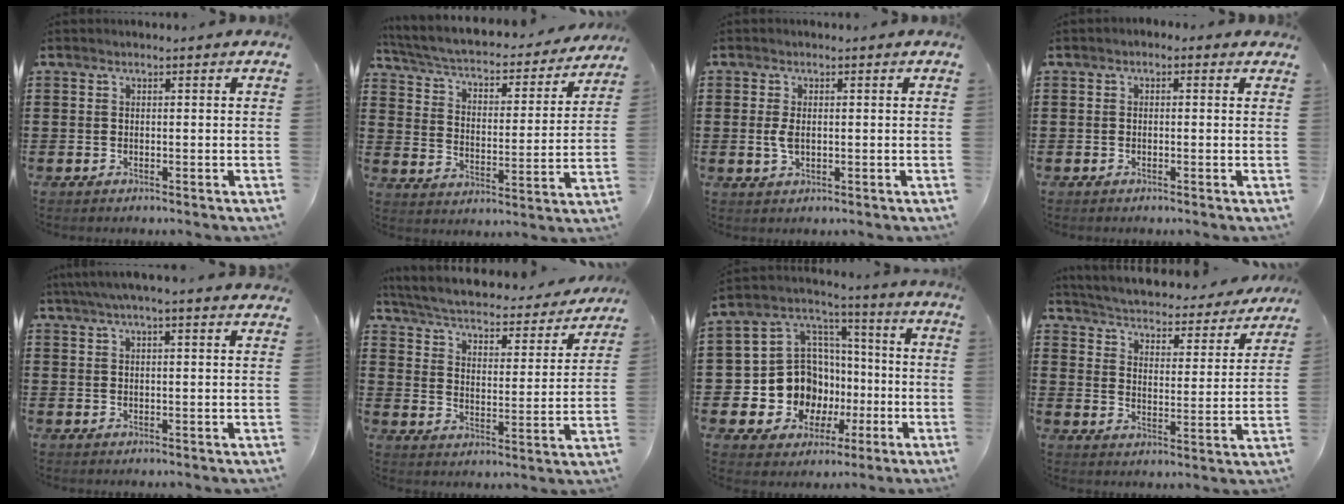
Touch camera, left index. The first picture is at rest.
{"total": 3.7, "force": [3.3, 0.8, 1.5], "torque": [-0.048, -0.030, 0.047]}
{"total": 2.1, "force": [0.1, 1.0, 1.8], "torque": [-0.051, -0.003, -0.004]}
{"total": 0.8, "force": [-0.5, 0.6, 0.3], "torque": [-0.008, 0.003, -0.011]}
{"total": 3.8, "force": [3.1, -0.1, 2.2], "torque": [-0.051, 0.001, 0.056]}
{"total": 3.2, "force": [3.0, 0.4, 1.2], "torque": [-0.041, -0.028, 0.042]}
{"total": 12.2, "force": [-2.3, 11.3, 4.1], "torque": [-0.118, 0.001, -0.028]}
{"total": 2.9, "force": [2.9, 0.1, 0.2], "torque": [-0.025, -0.031, 0.039]}